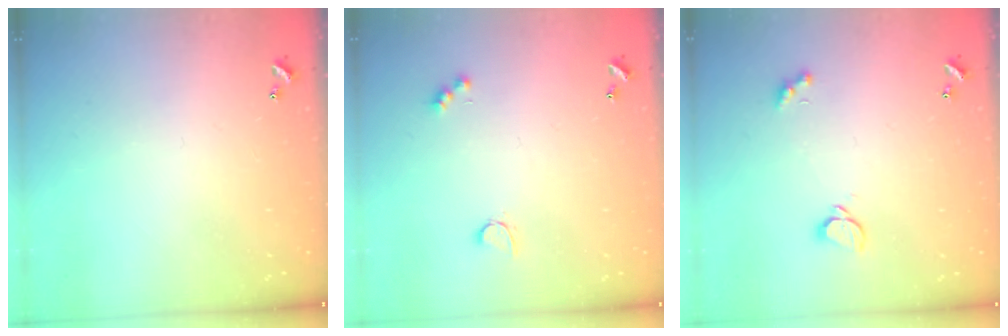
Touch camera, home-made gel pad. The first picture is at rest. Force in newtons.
{"total": 3.1, "press": 3.1, "slide": 0.6}
{"total": 1.9, "press": 1.7, "slide": 0.8}